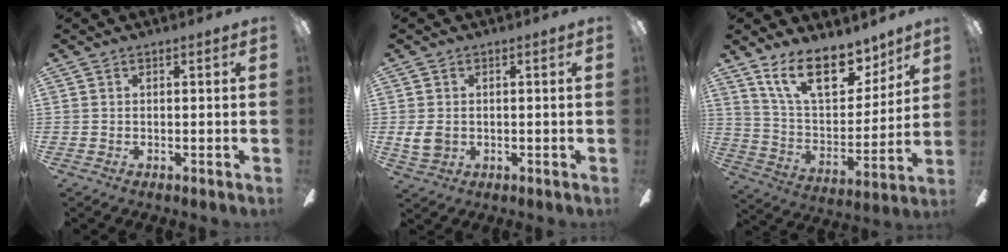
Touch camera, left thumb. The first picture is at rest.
{"total": 4.6, "force": [0.1, 3.7, 2.7], "torque": [-0.054, 0.001, 0.002]}
{"total": 18.4, "force": [12.5, 8.5, 10.6], "torque": [-0.178, -0.068, 0.224]}